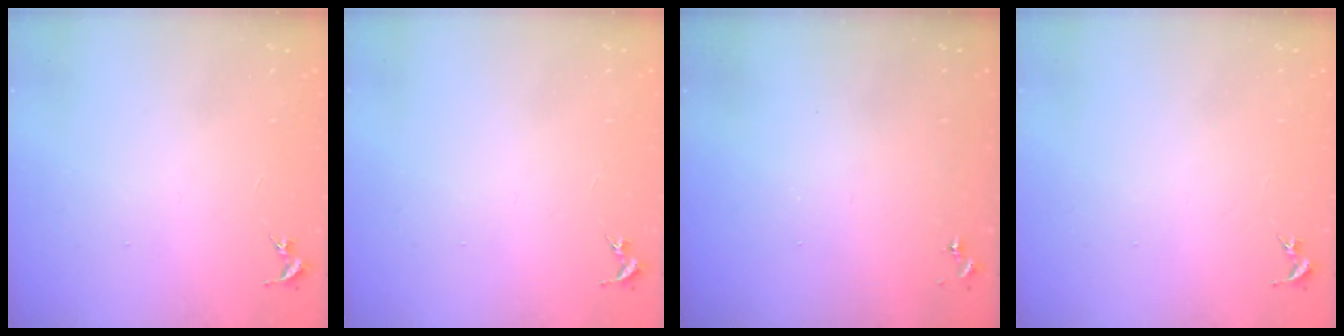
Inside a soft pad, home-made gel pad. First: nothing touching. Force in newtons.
{"total": 0.0}
{"total": 0.0}
{"total": 0.0}